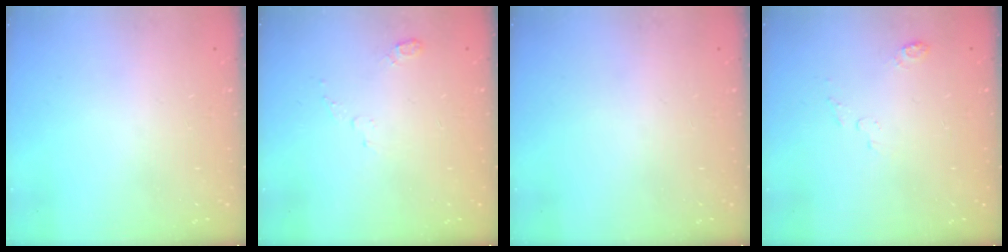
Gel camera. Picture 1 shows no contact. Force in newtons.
{"total": 4.7, "press": 4.7, "slide": 0.5}
{"total": 0.0}
{"total": 4.1, "press": 4.0, "slide": 0.8}